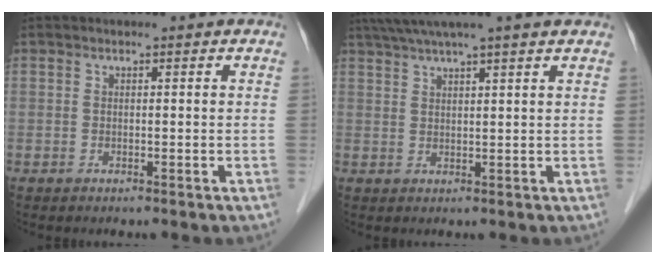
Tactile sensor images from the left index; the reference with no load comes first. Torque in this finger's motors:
{"motor_torque": [0.53, -1.50, 0.78, 0.21]}